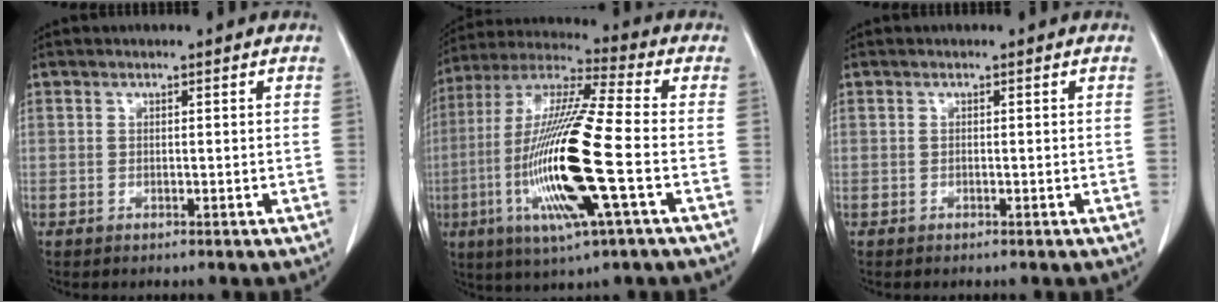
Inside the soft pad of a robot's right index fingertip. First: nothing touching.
{"total": 19.5, "force": [-4.6, 1.0, 18.9], "torque": [-0.398, -0.017, -0.091]}
{"total": 0.0}